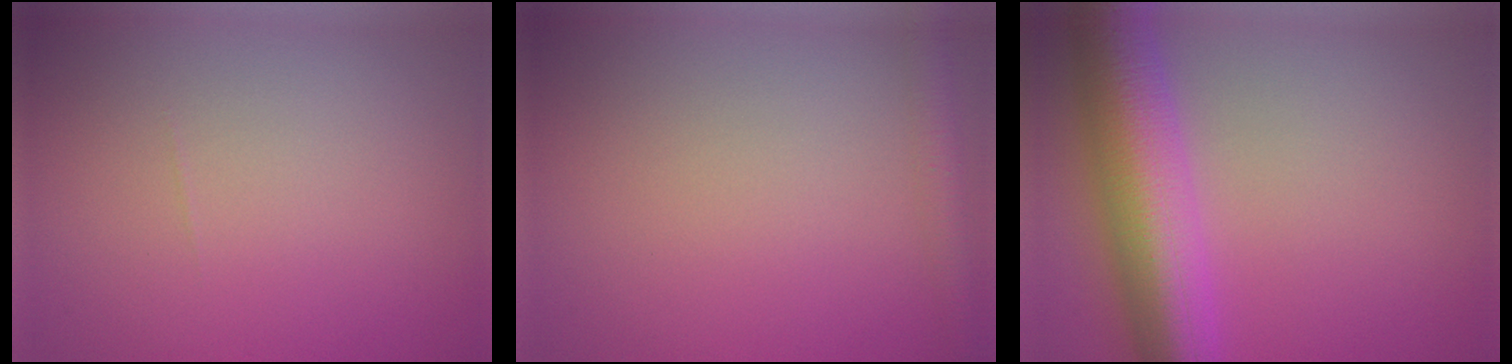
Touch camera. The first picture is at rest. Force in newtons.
{"total": 2.5, "press": 2.5, "slide": 0.1}
{"total": 10.5, "press": 10.5, "slide": 0.2}